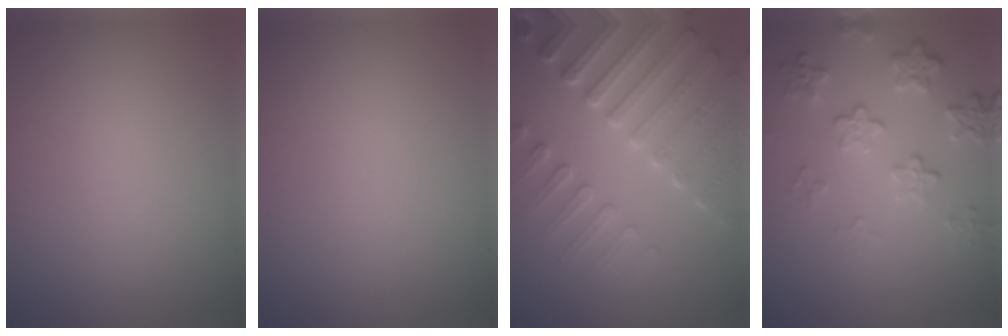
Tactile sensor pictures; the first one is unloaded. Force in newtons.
{"total": 0.0}
{"total": 6.7, "press": 5.4, "slide": 4.0}
{"total": 4.2, "press": 3.1, "slide": 2.8}